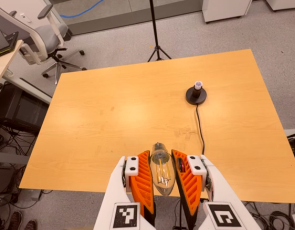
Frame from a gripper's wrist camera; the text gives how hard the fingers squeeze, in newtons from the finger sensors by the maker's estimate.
{"total": 19.9, "left": 21.4, "right": 18.5}